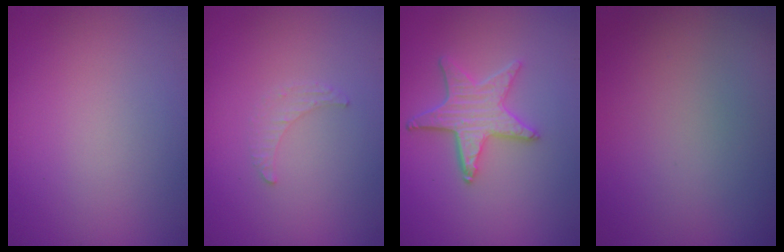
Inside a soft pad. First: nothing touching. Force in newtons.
{"total": 1.1, "press": 1.1, "slide": 0.3}
{"total": 4.5, "press": 3.8, "slide": 2.4}
{"total": 0.0}